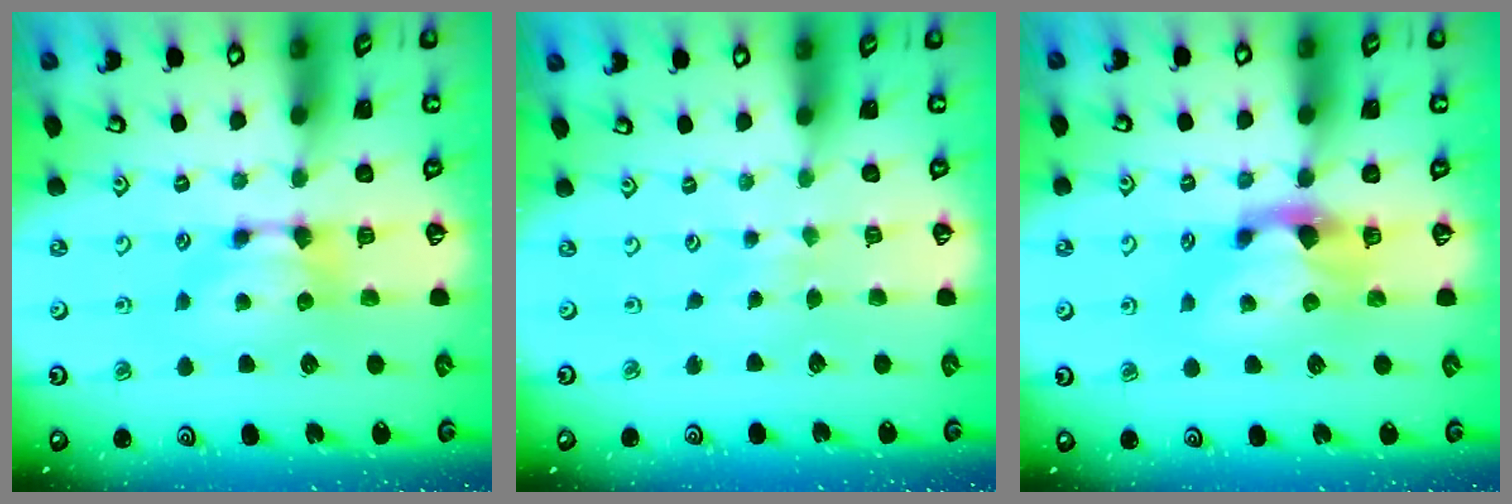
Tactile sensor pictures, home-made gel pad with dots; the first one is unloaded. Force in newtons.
{"total": 4.7, "press": 4.7, "slide": 0.2}
{"total": 2.0, "press": 1.6, "slide": 1.2}